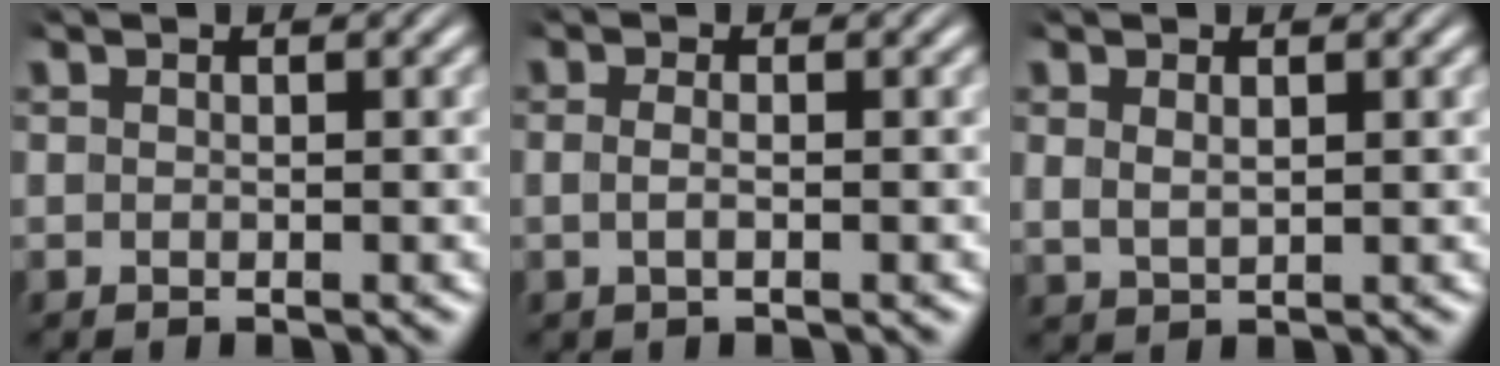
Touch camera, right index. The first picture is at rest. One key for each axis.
{"total": 1.2, "fx": -0.4, "fy": 0.2, "fz": 1.1, "tx": -0.030, "ty": -0.009, "tz": -0.003}
{"total": 1.5, "fx": 0.7, "fy": 0.9, "fz": 0.9, "tx": -0.026, "ty": -0.010, "tz": 0.027}